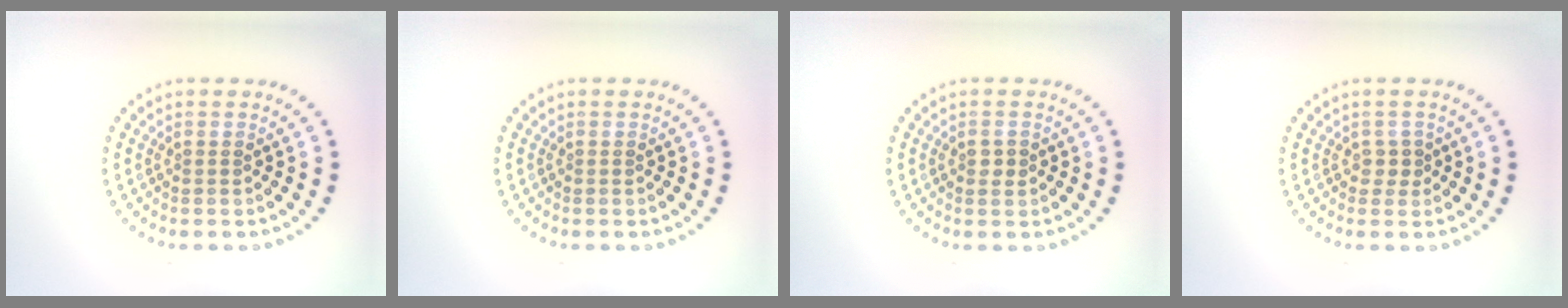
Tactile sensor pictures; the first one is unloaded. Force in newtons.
{"total": 0.0}
{"total": 1.0, "press": 1.0, "slide": 0.1}
{"total": 1.1, "press": 1.0, "slide": 0.6}